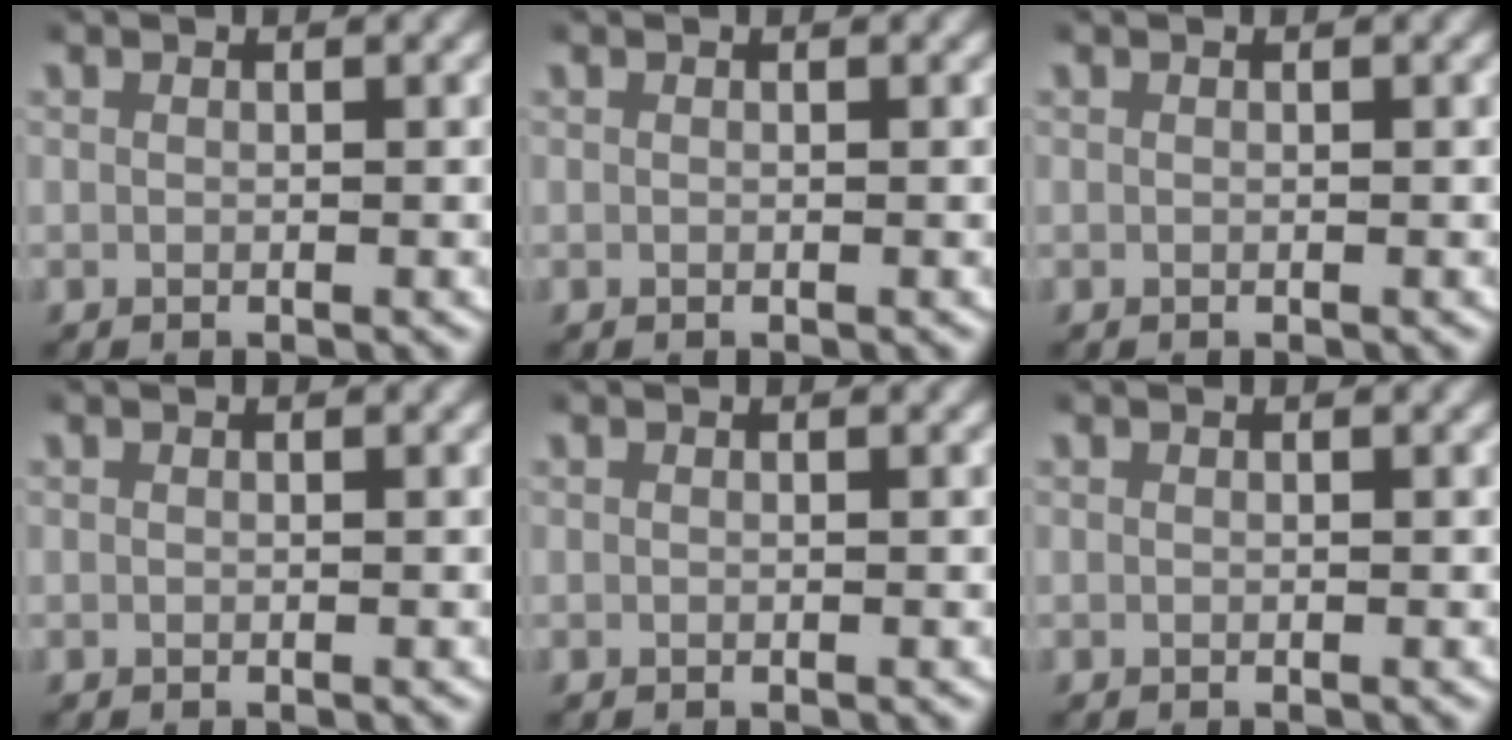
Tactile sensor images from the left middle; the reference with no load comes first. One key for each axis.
{"total": 0.0}
{"total": 0.0}
{"total": 0.0}
{"total": 0.0}
{"total": 0.0}